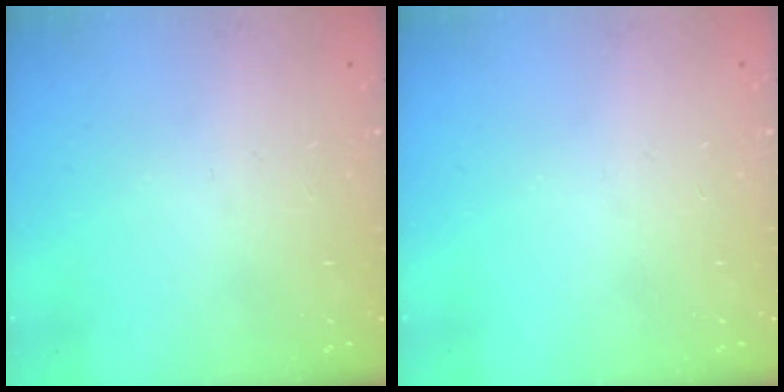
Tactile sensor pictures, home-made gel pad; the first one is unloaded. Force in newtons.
{"total": 0.0}